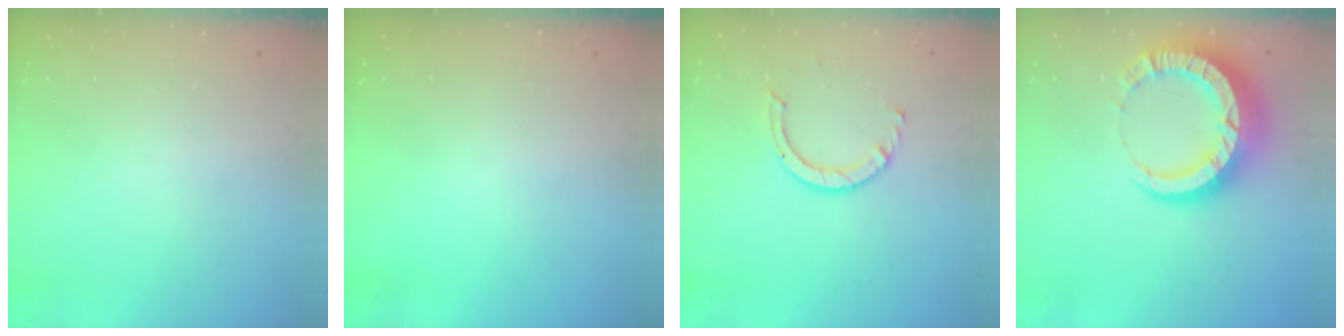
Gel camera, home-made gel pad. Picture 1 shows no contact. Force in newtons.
{"total": 0.0}
{"total": 3.9, "press": 3.9, "slide": 0.3}
{"total": 12.7, "press": 12.6, "slide": 1.3}